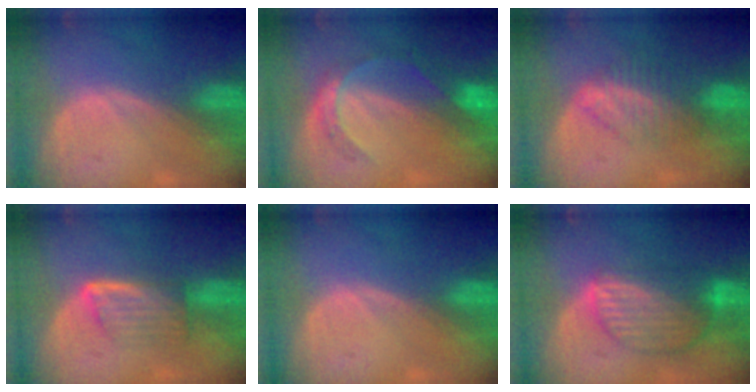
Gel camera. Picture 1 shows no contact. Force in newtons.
{"total": 5.6, "press": 5.0, "slide": 2.5}
{"total": 6.8, "press": 5.8, "slide": 3.5}
{"total": 5.7, "press": 5.1, "slide": 2.5}
{"total": 0.0}
{"total": 9.0, "press": 7.8, "slide": 4.4}